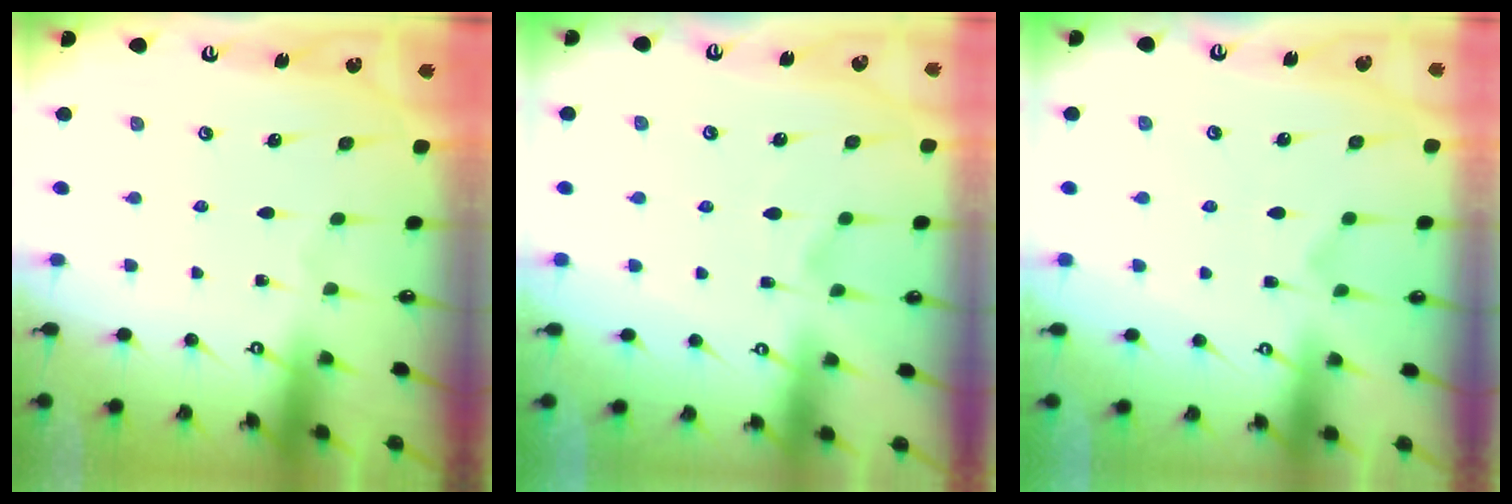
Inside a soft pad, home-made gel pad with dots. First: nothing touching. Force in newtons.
{"total": 2.8, "press": 2.6, "slide": 1.2}
{"total": 1.5, "press": 1.1, "slide": 1.1}